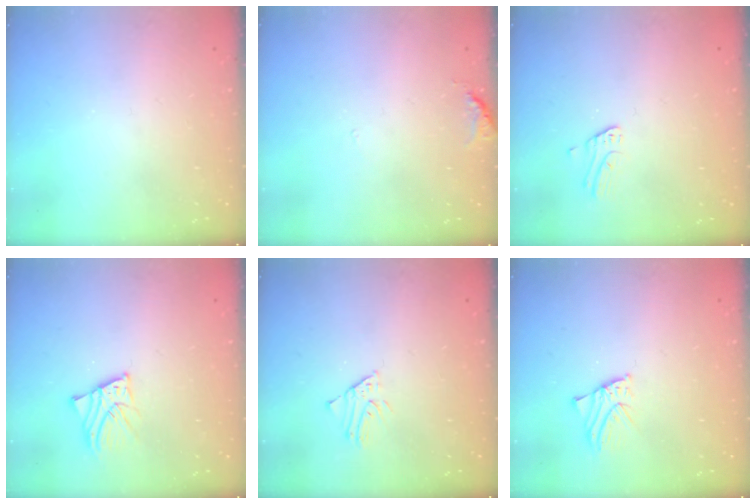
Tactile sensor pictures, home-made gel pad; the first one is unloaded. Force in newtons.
{"total": 6.0, "press": 5.9, "slide": 0.7}
{"total": 2.4, "press": 2.4, "slide": 0.1}
{"total": 3.3, "press": 3.3, "slide": 0.4}
{"total": 1.8, "press": 1.8, "slide": 0.2}
{"total": 1.7, "press": 1.7, "slide": 0.1}